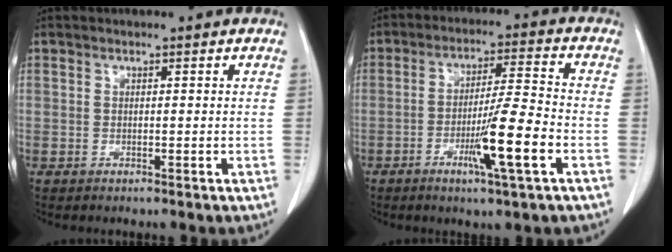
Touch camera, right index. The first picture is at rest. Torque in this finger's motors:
{"motor_torque": [1.43, -0.71, 0.74, 0.16]}